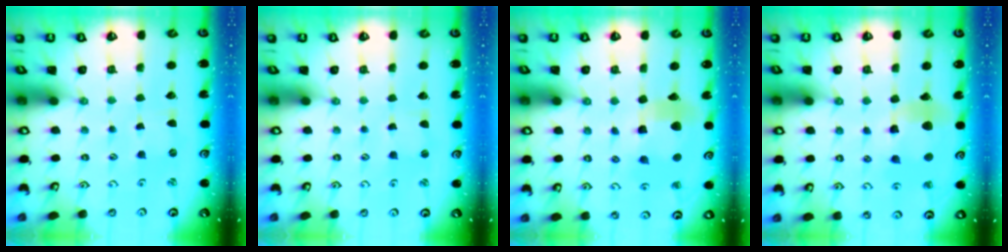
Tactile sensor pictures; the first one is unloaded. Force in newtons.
{"total": 0.8, "press": 0.8, "slide": 0.3}
{"total": 11.1, "press": 11.0, "slide": 1.3}
{"total": 10.4, "press": 10.4, "slide": 1.2}